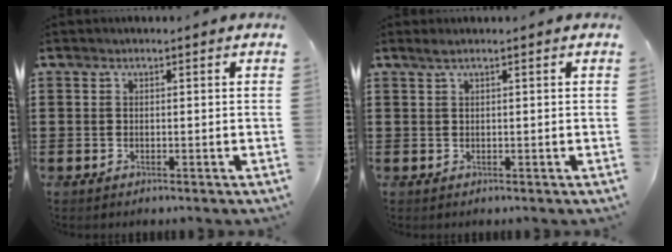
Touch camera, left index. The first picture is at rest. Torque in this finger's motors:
{"motor_torque": [0.15, 0.33, 0.04, 0.02]}